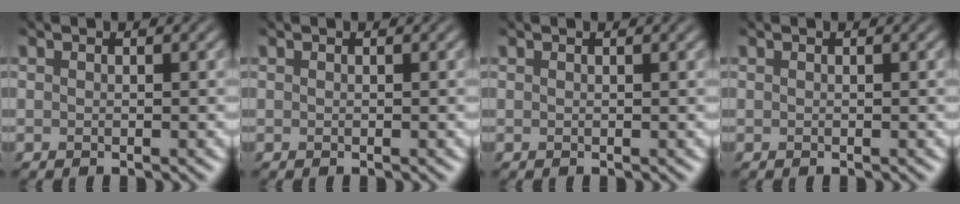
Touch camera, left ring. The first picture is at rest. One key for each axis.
{"total": 0.0}
{"total": 1.3, "fx": 0.8, "fy": 0.5, "fz": 0.9, "tx": -0.005, "ty": 0.010, "tz": 0.002}
{"total": 0.0}